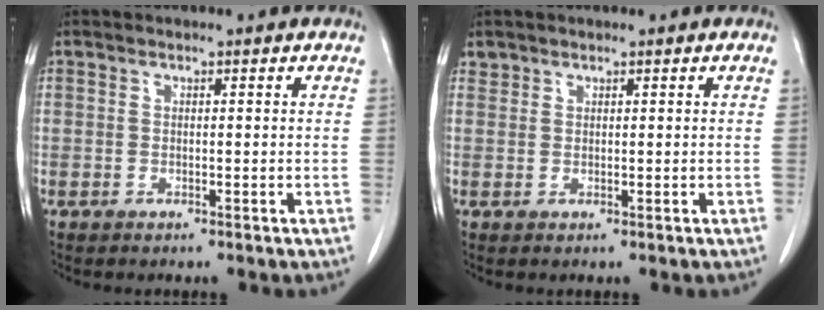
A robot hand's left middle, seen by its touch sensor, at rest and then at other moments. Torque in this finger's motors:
{"motor_torque": [-0.13, -0.05, 0.01, -0.01]}